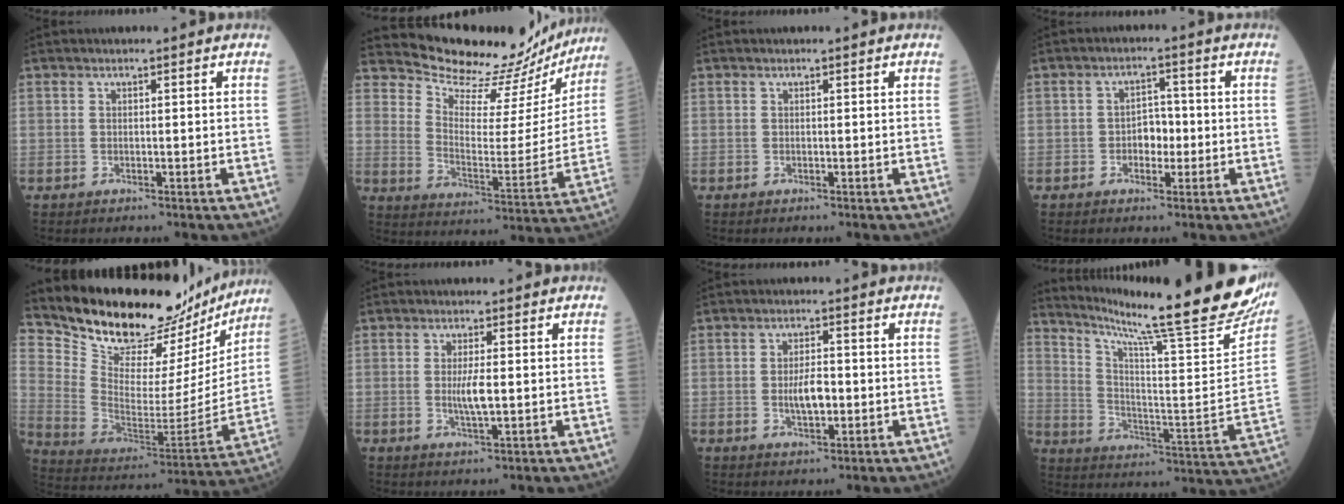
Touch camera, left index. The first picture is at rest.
{"total": 18.2, "force": [17.6, 4.1, 2.2], "torque": [-0.033, -0.054, 0.228]}
{"total": 0.0}
{"total": 3.5, "force": [-0.7, 2.2, 2.6], "torque": [-0.037, 0.009, -0.013]}
{"total": 24.4, "force": [21.9, 7.4, 7.6], "torque": [-0.125, -0.043, 0.323]}
{"total": 3.3, "force": [-0.1, 0.4, 3.2], "torque": [-0.067, -0.006, 0.001]}
{"total": 4.2, "force": [-0.6, 1.6, 3.9], "torque": [-0.075, -0.001, -0.011]}
{"total": 28.6, "force": [24.4, 0.5, 14.9], "torque": [-0.244, -0.100, 0.325]}